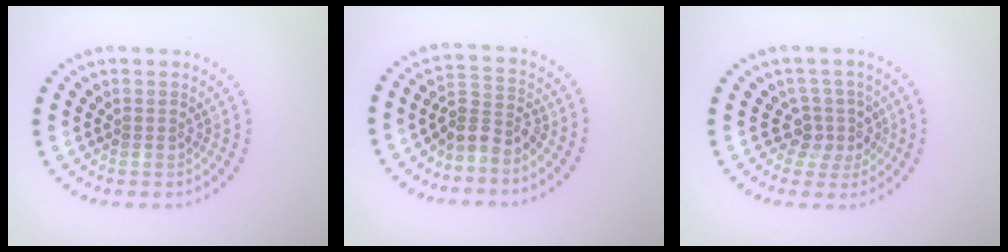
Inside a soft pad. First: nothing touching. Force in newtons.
{"total": 2.8, "press": 2.1, "slide": 1.8}
{"total": 2.7, "press": 2.0, "slide": 1.8}